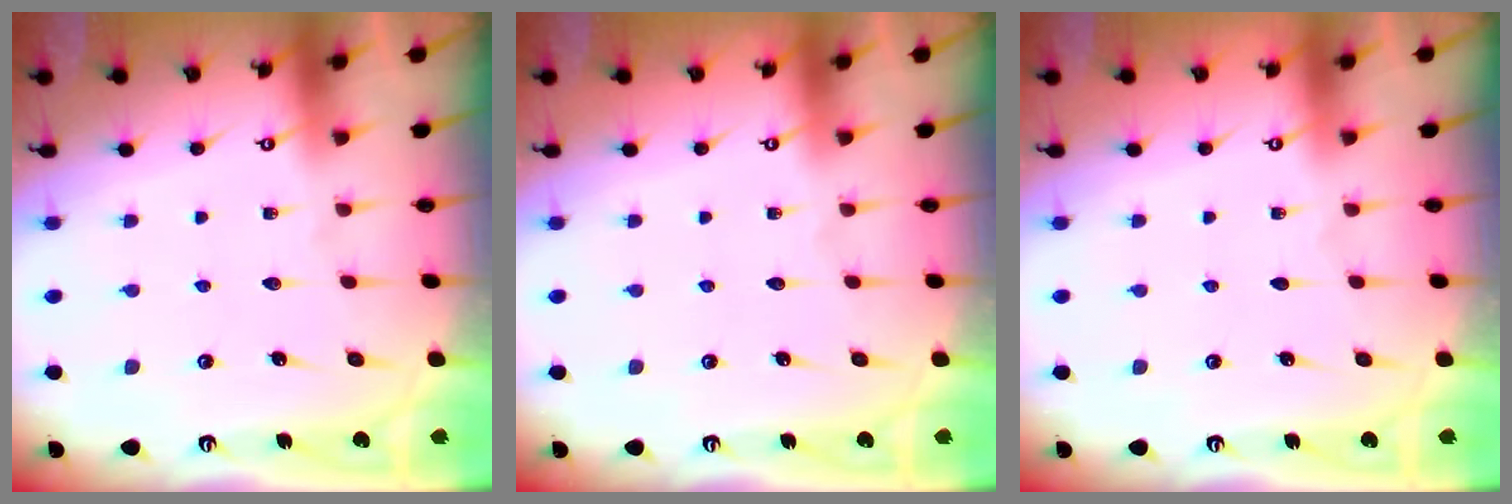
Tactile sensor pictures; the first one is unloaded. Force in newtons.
{"total": 0.0}
{"total": 0.0}